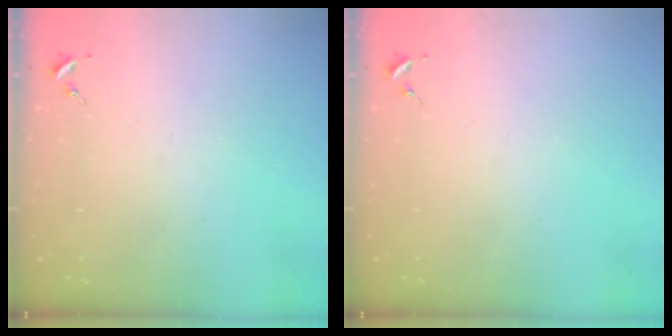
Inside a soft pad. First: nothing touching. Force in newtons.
{"total": 0.0}